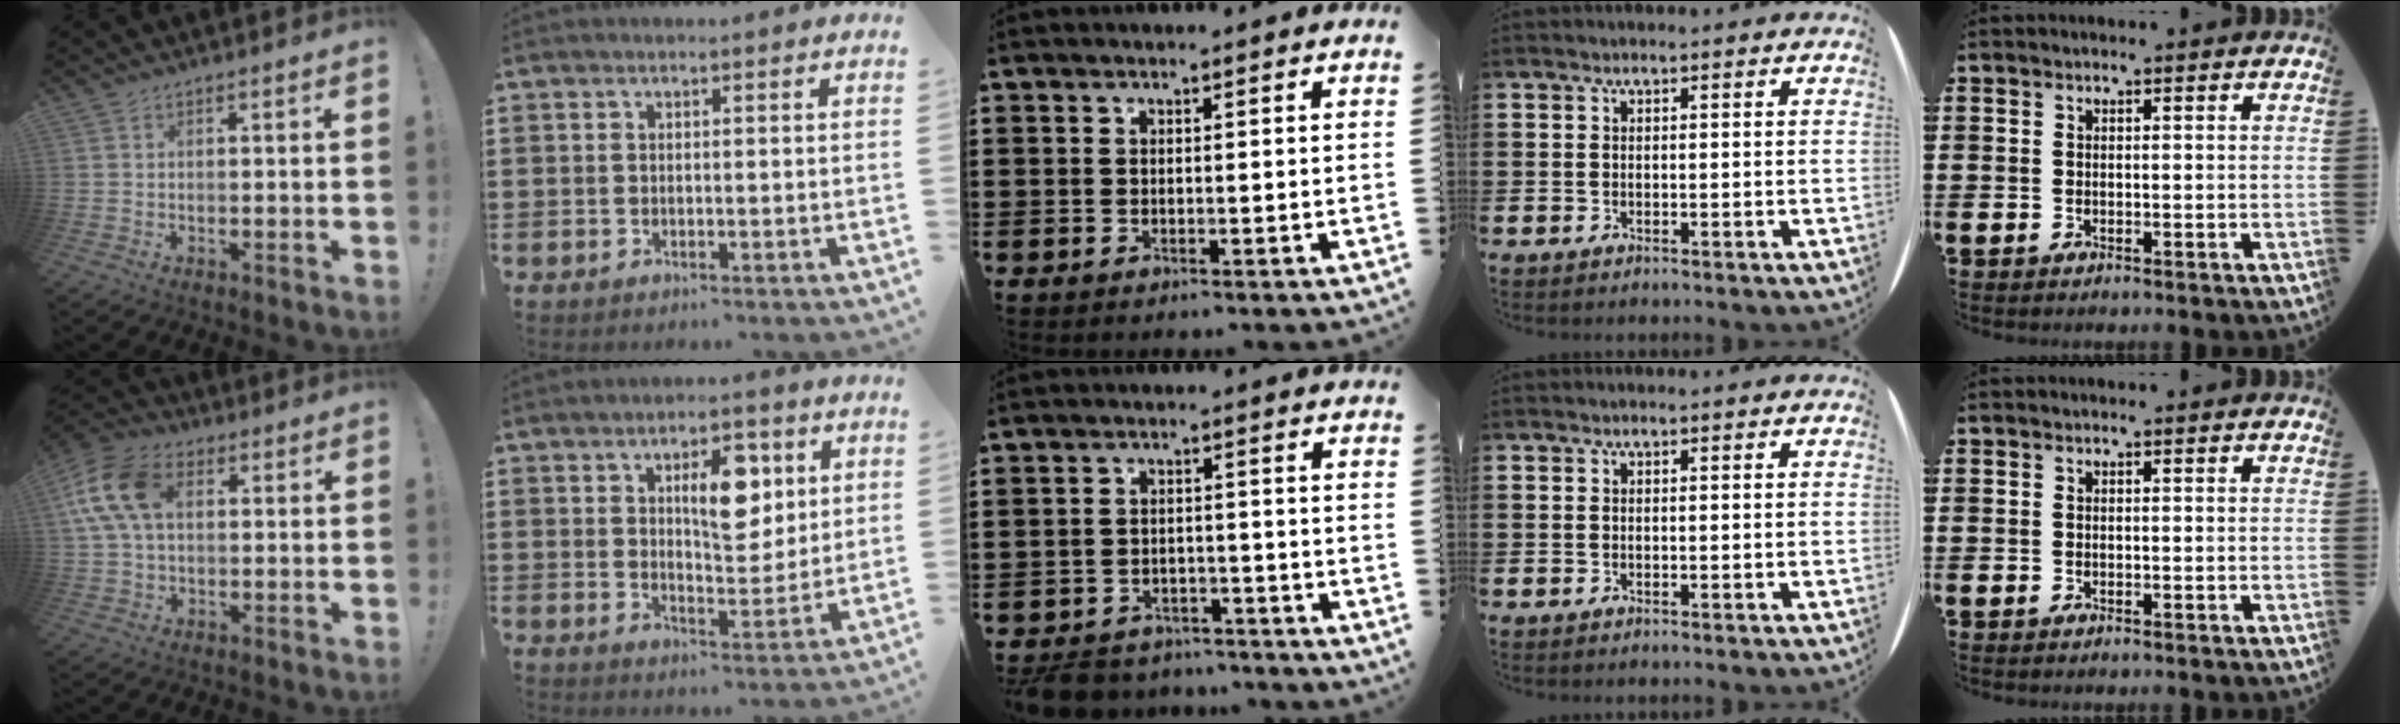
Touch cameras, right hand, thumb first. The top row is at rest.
{"thumb": {"total": 14.7, "force": [3.4, 9.5, 10.6], "torque": [-0.214, 0.008, 0.066]}, "index": {"total": 8.3, "force": [3.1, 4.1, 6.5], "torque": [-0.093, -0.004, 0.043]}, "middle": {"total": 4.9, "force": [-4.7, 1.2, 0.4], "torque": [-0.012, 0.010, -0.097]}}